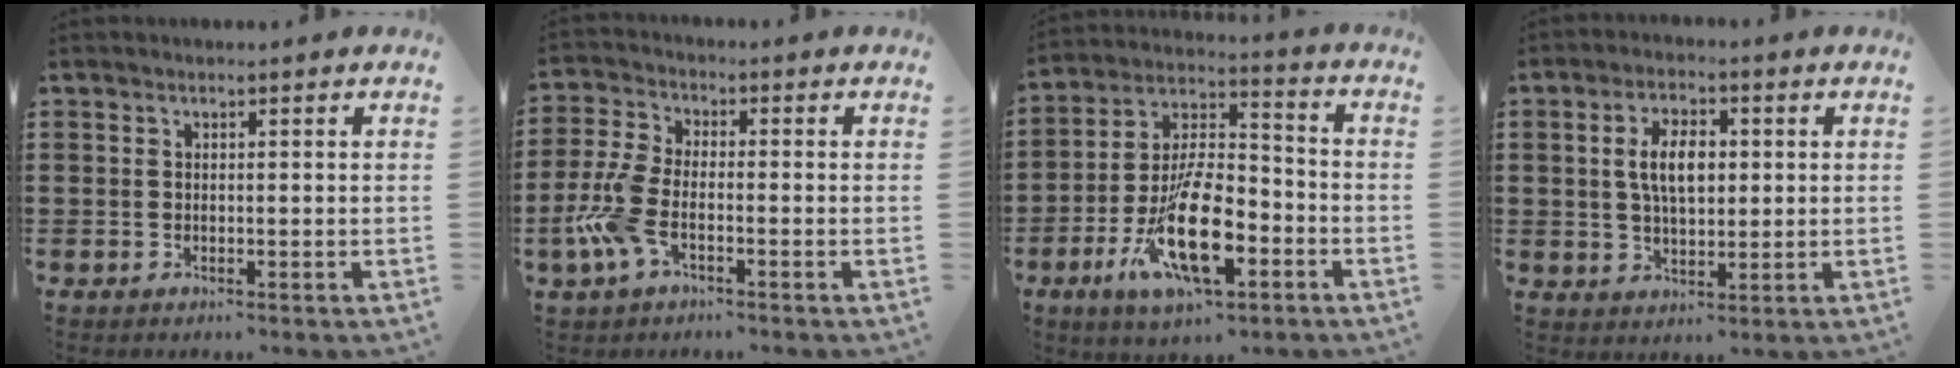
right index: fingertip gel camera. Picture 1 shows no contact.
{"total": 7.2, "force": [-2.9, 3.2, 5.8], "torque": [-0.148, -0.005, -0.061]}
{"total": 15.9, "force": [-6.7, 6.5, 12.8], "torque": [-0.266, 0.007, -0.122]}
{"total": 6.1, "force": [0.9, 3.1, 5.2], "torque": [-0.099, 0.010, 0.012]}